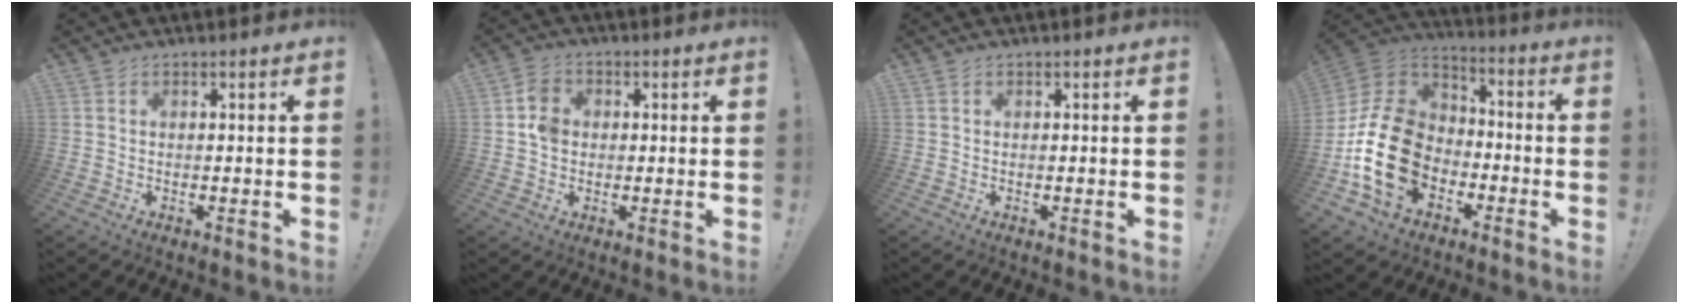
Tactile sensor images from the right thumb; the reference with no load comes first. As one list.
[{"total": 6.3, "force": [0.3, 5.4, 3.2], "torque": [-0.042, 0.014, 0.007]}, {"total": 0.0}, {"total": 20.4, "force": [-5.1, 14.9, 13.1], "torque": [-0.248, 0.035, -0.073]}]